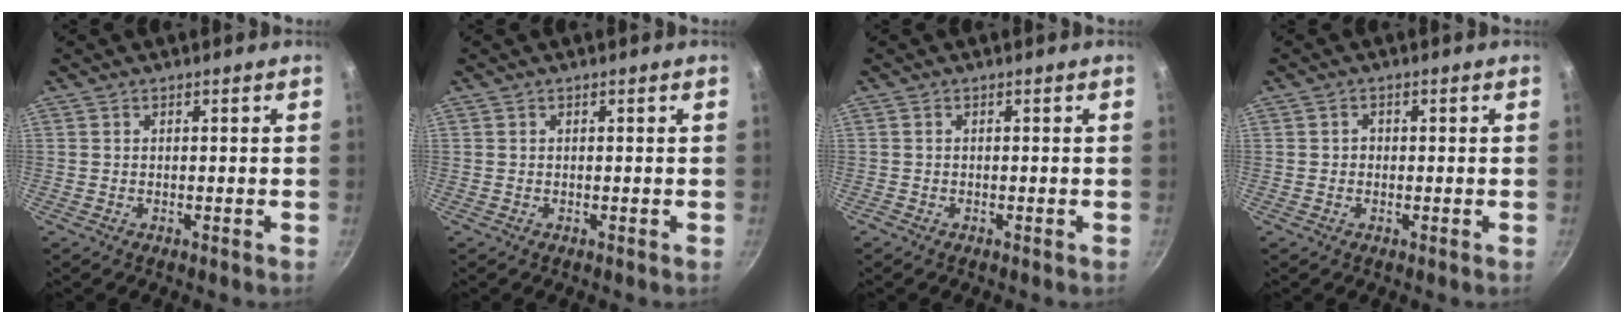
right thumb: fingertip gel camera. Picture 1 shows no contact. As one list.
[{"total": 0.0}, {"total": 0.0}, {"total": 1.1, "force": [-0.2, 1.0, 0.4], "torque": [-0.002, 0.002, -0.005]}]